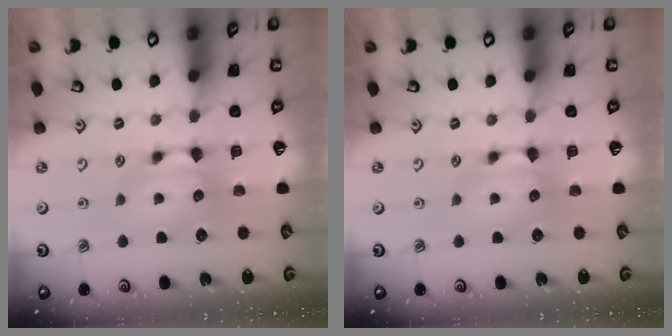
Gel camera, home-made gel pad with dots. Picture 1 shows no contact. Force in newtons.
{"total": 0.0}